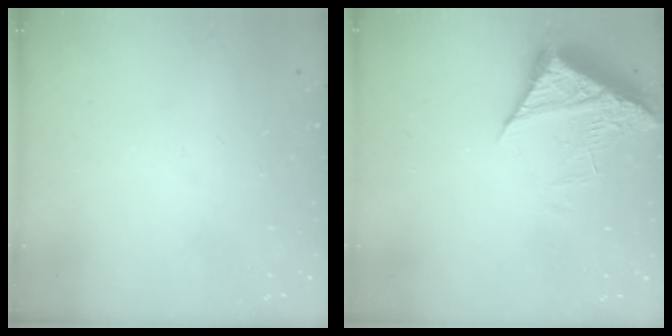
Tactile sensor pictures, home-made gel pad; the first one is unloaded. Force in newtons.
{"total": 7.2, "press": 7.2, "slide": 0.8}